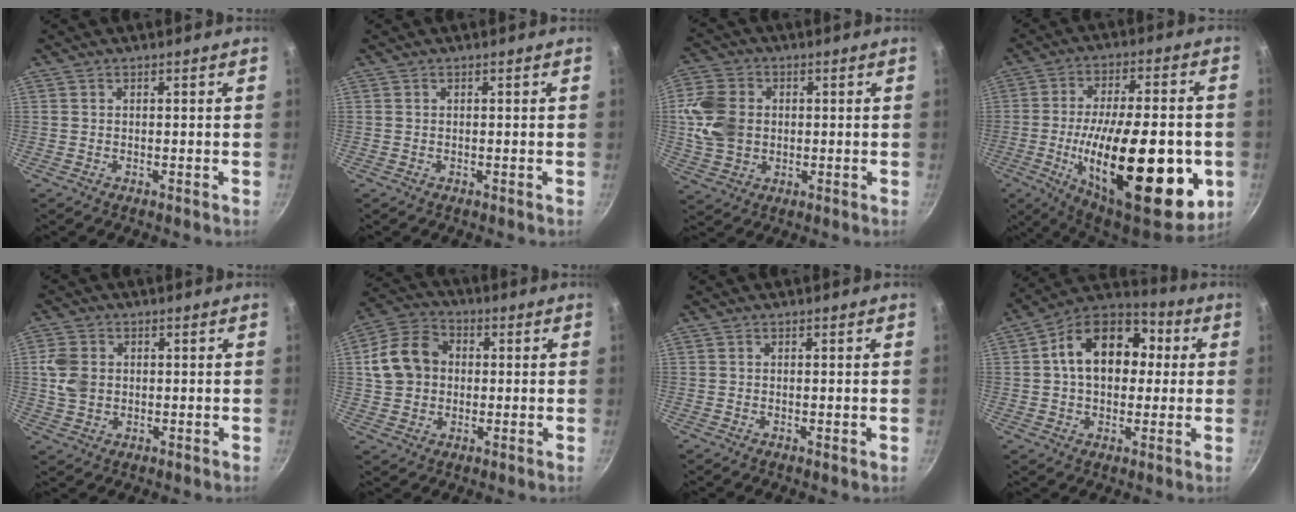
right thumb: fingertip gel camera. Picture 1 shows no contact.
{"total": 0.0}
{"total": 10.9, "force": [0.8, 8.6, 6.6], "torque": [-0.113, 0.005, 0.010]}
{"total": 30.5, "force": [-6.8, 12.0, 27.2], "torque": [-0.394, 0.007, -0.094]}
{"total": 6.4, "force": [0.6, 5.1, 3.7], "torque": [-0.063, 0.002, 0.009]}
{"total": 11.8, "force": [1.2, 9.6, 6.7], "torque": [-0.097, 0.020, 0.008]}
{"total": 0.5, "force": [-0.1, 0.1, 0.5], "torque": [-0.008, -0.002, -0.002]}
{"total": 17.4, "force": [2.7, 12.3, 12.0], "torque": [-0.157, 0.032, 0.023]}